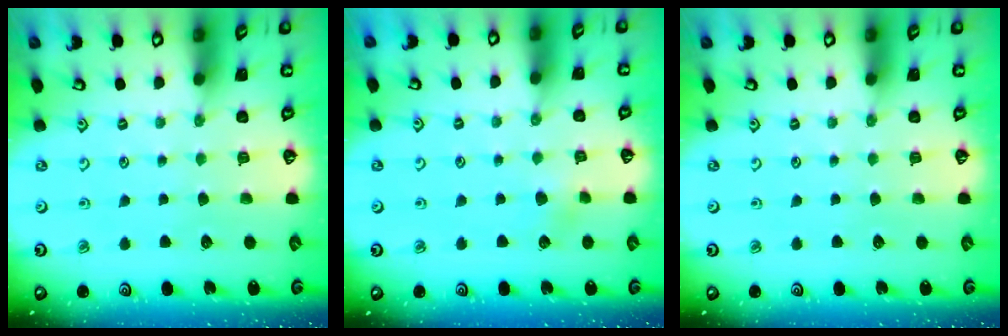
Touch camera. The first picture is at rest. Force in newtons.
{"total": 2.2, "press": 2.2, "slide": 0.3}
{"total": 0.0}